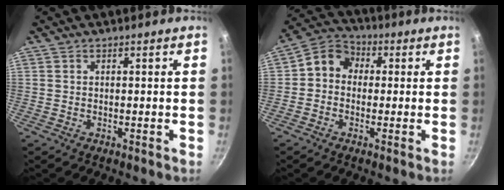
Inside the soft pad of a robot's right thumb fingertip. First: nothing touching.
{"total": 7.1, "force": [0.3, 5.9, 3.8], "torque": [-0.045, 0.022, -0.020]}